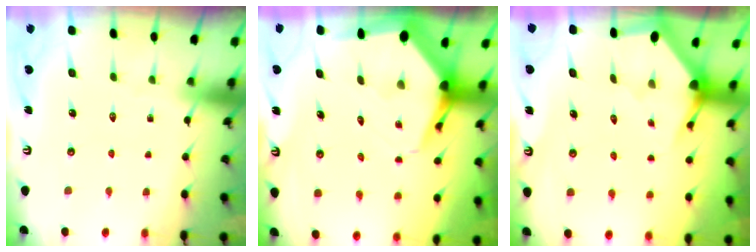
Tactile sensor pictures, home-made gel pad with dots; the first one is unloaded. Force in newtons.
{"total": 7.2, "press": 7.2, "slide": 0.8}
{"total": 2.9, "press": 2.9, "slide": 0.1}